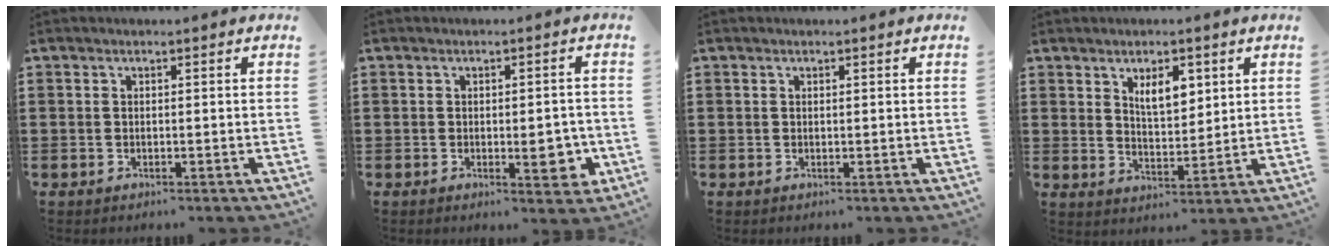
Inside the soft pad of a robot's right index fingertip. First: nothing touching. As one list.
[{"total": 4.9, "force": [-0.9, 1.7, 4.5], "torque": [-0.058, -0.004, -0.014]}, {"total": 0.0}, {"total": 5.2, "force": [2.7, 2.4, 3.8], "torque": [-0.058, 0.000, 0.041]}]